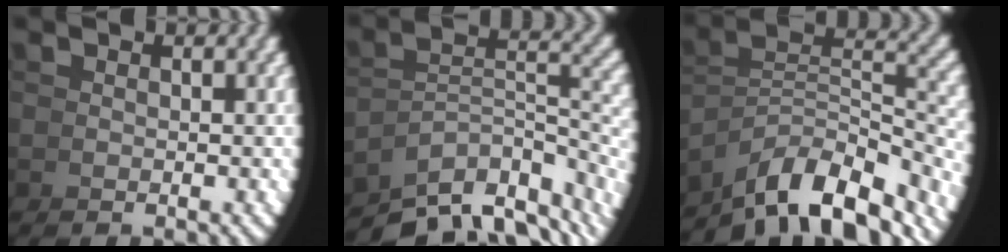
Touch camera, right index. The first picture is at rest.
{"total": 9.5, "force": [-4.7, 5.2, 6.4], "torque": [-0.080, -0.026, -0.060]}
{"total": 10.5, "force": [-4.0, 6.4, 7.3], "torque": [-0.112, -0.043, -0.042]}